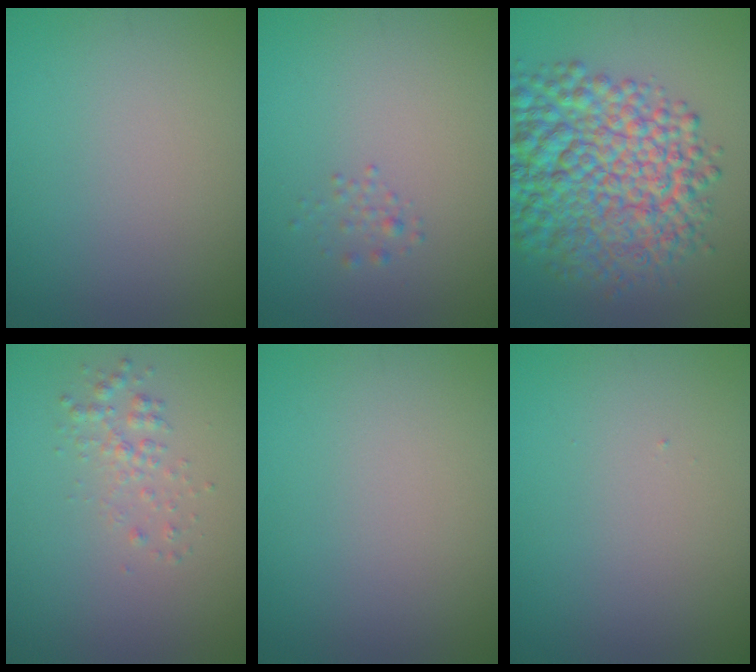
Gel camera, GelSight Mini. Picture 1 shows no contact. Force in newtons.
{"total": 0.9, "press": 0.9, "slide": 0.1}
{"total": 12.2, "press": 12.2, "slide": 0.3}
{"total": 1.6, "press": 1.6, "slide": 0.0}
{"total": 0.0}
{"total": 0.0}